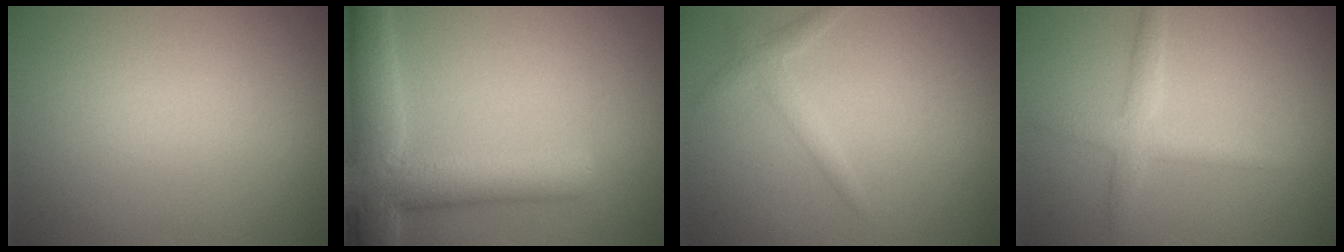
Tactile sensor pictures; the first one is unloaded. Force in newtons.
{"total": 6.8, "press": 6.8, "slide": 0.5}
{"total": 1.6, "press": 1.6, "slide": 0.1}
{"total": 2.4, "press": 2.4, "slide": 0.1}